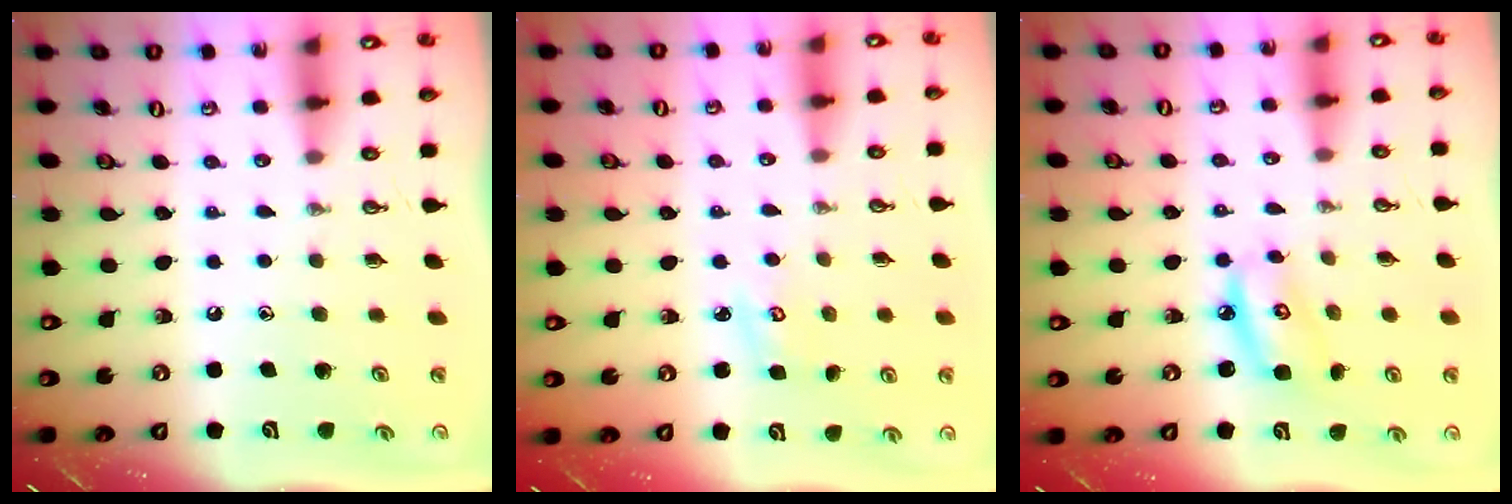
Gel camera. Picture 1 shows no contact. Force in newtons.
{"total": 2.7, "press": 2.7, "slide": 0.3}
{"total": 6.9, "press": 6.9, "slide": 0.5}